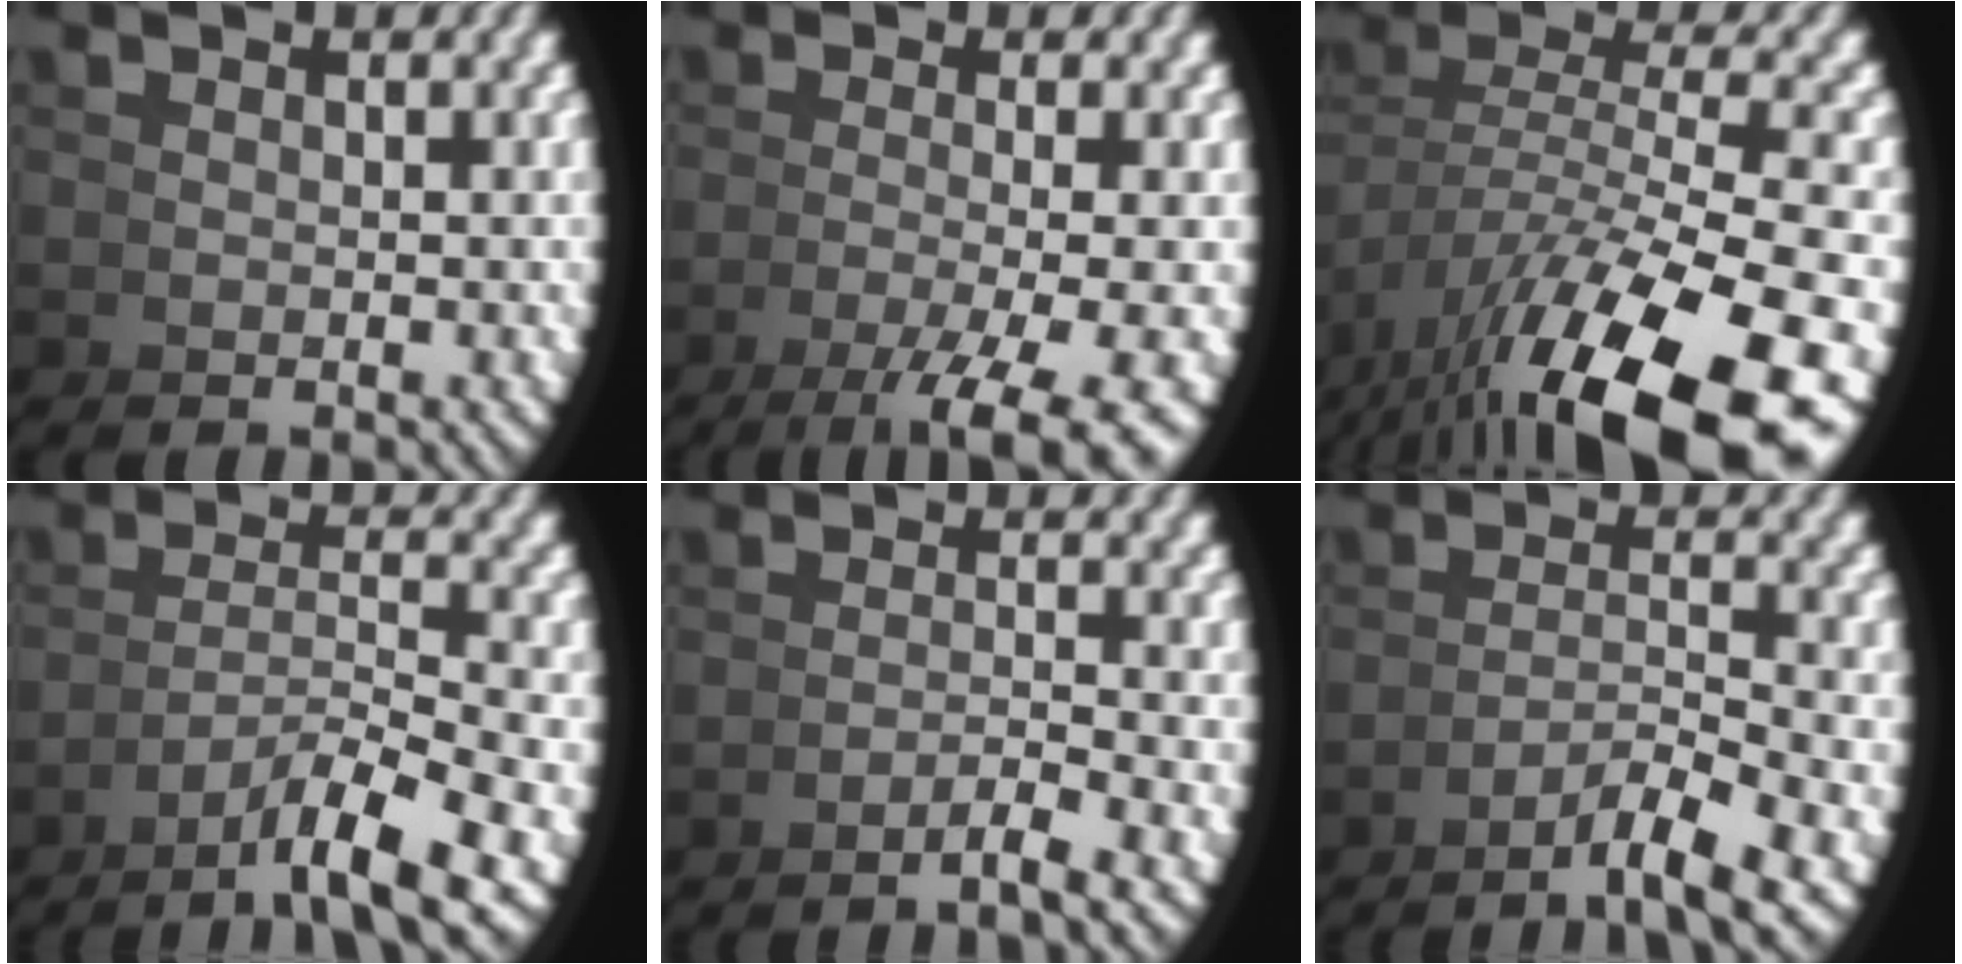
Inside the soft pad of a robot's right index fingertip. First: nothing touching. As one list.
[{"total": 6.9, "force": [-3.5, 1.9, 5.7], "torque": [-0.078, -0.018, -0.040]}, {"total": 10.6, "force": [-3.5, 4.7, 8.8], "torque": [-0.154, -0.030, -0.029]}, {"total": 6.6, "force": [-3.1, 2.3, 5.3], "torque": [-0.072, -0.012, -0.042]}, {"total": 2.4, "force": [-1.7, -0.7, 1.6], "torque": [-0.015, 0.010, -0.036]}, {"total": 5.1, "force": [-2.9, 1.3, 4.0], "torque": [-0.054, -0.004, -0.044]}]